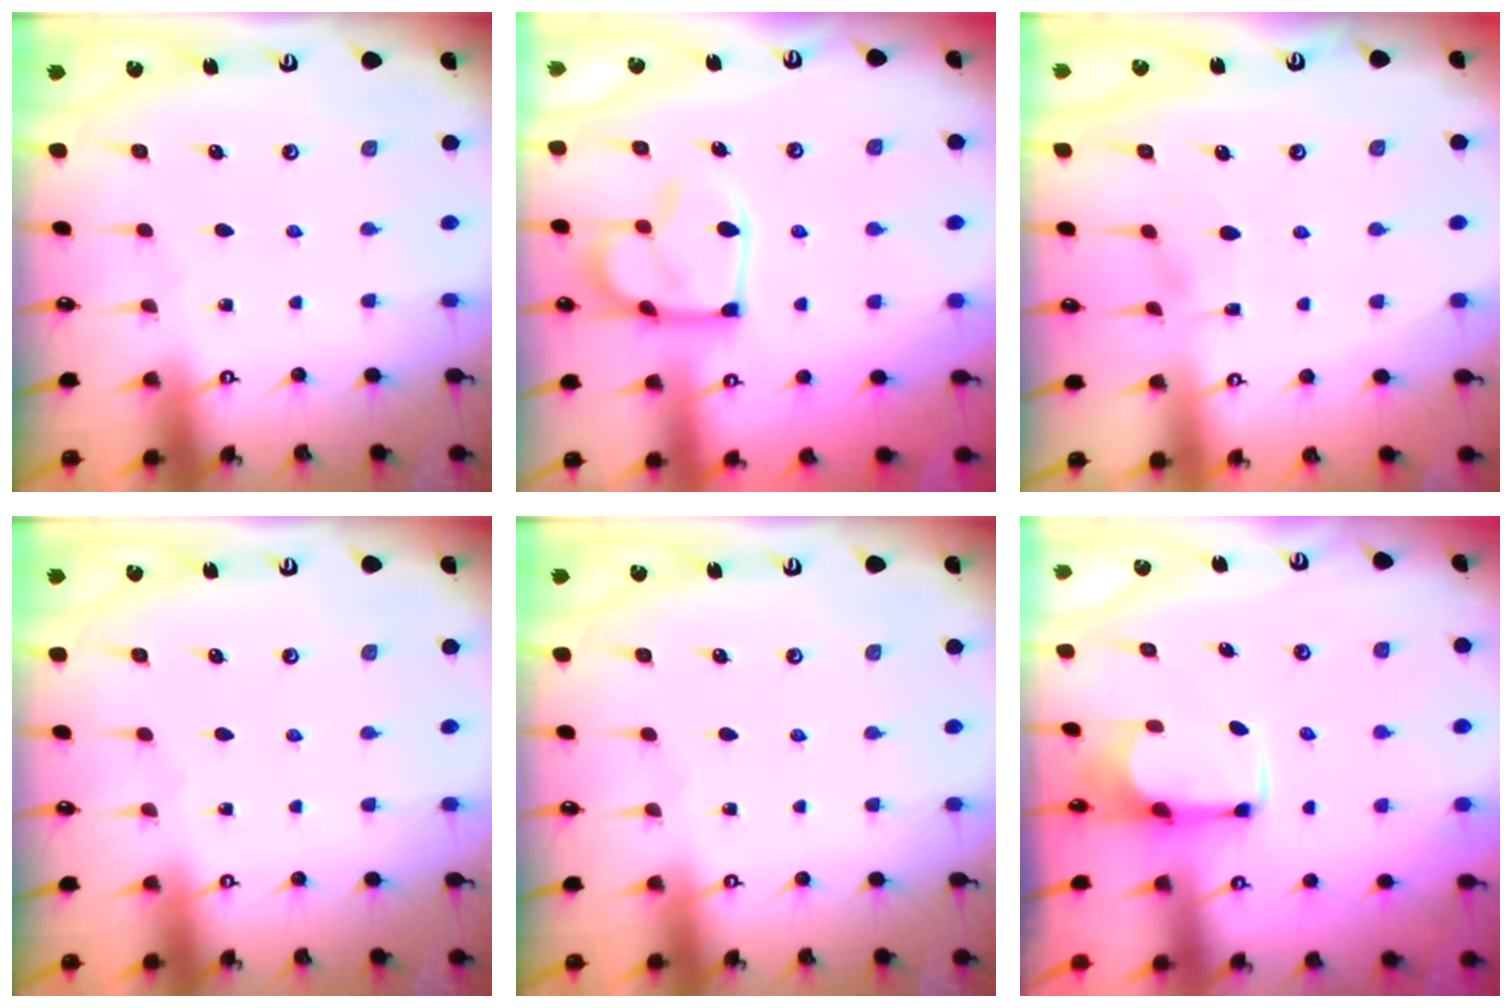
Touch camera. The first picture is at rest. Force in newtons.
{"total": 8.7, "press": 8.6, "slide": 1.3}
{"total": 1.2, "press": 0.8, "slide": 0.9}
{"total": 0.0}
{"total": 0.0}
{"total": 1.9, "press": 1.7, "slide": 0.7}